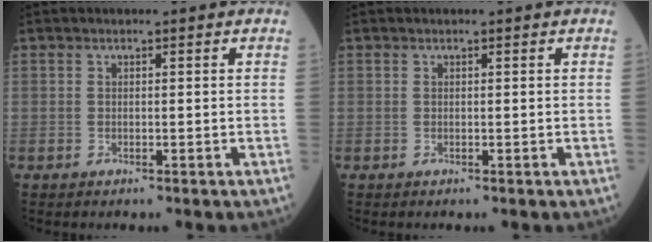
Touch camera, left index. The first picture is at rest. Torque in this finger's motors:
{"motor_torque": [0.00, 0.00, 0.00, 0.00]}